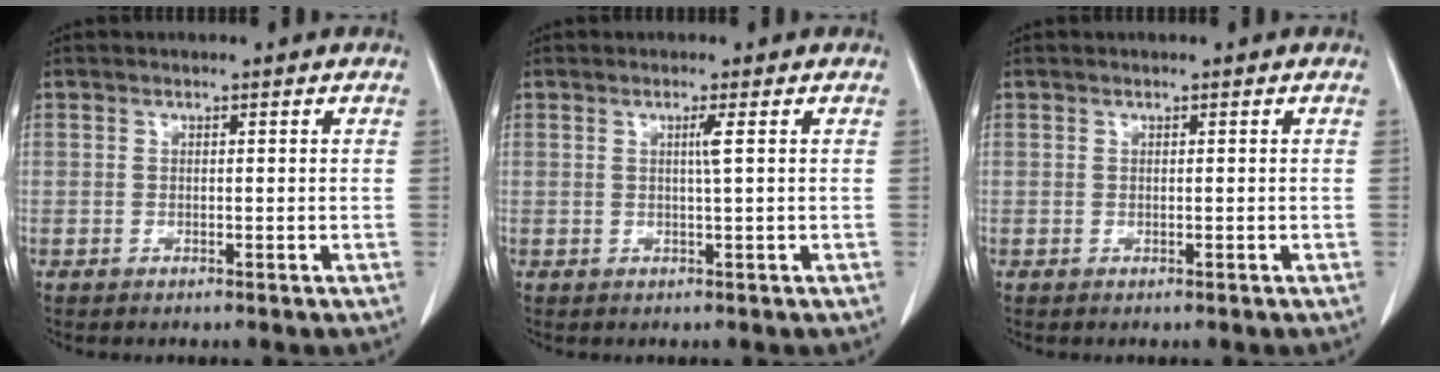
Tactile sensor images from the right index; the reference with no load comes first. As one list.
[{"total": 1.4, "force": [0.4, -0.5, 1.3], "torque": [-0.021, 0.001, 0.009]}, {"total": 0.0}]